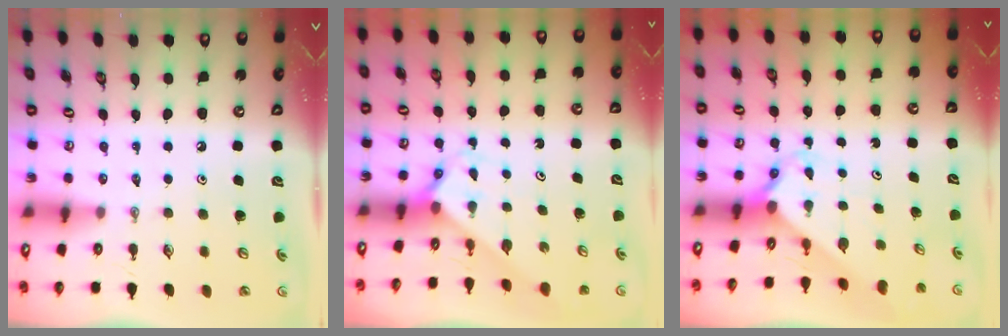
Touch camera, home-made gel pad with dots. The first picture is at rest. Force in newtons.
{"total": 2.4, "press": 2.4, "slide": 0.2}
{"total": 2.3, "press": 2.3, "slide": 0.2}